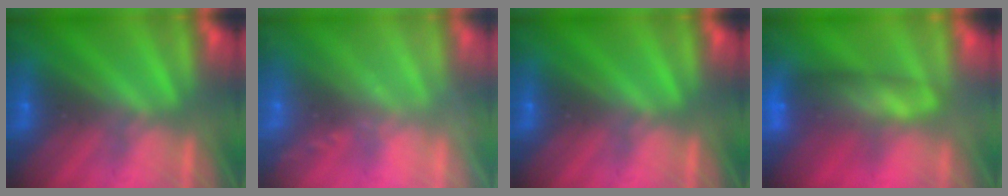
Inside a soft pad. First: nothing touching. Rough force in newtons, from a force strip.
{"total": 2.4}
{"total": 0.0}
{"total": 7.5}